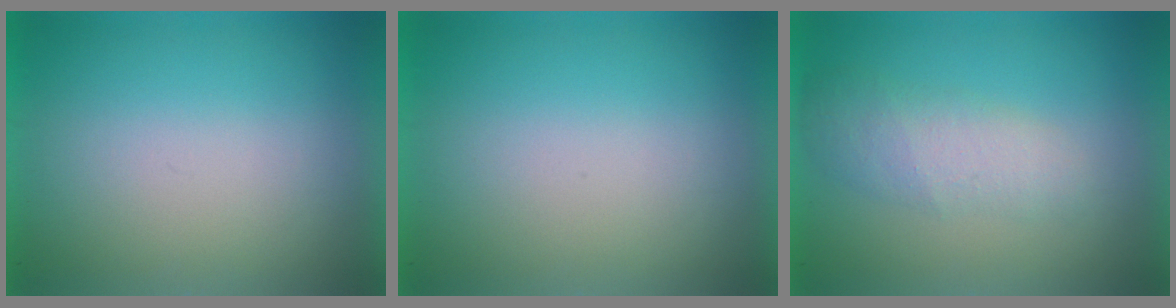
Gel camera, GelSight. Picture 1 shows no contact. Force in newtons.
{"total": 0.0}
{"total": 2.3}